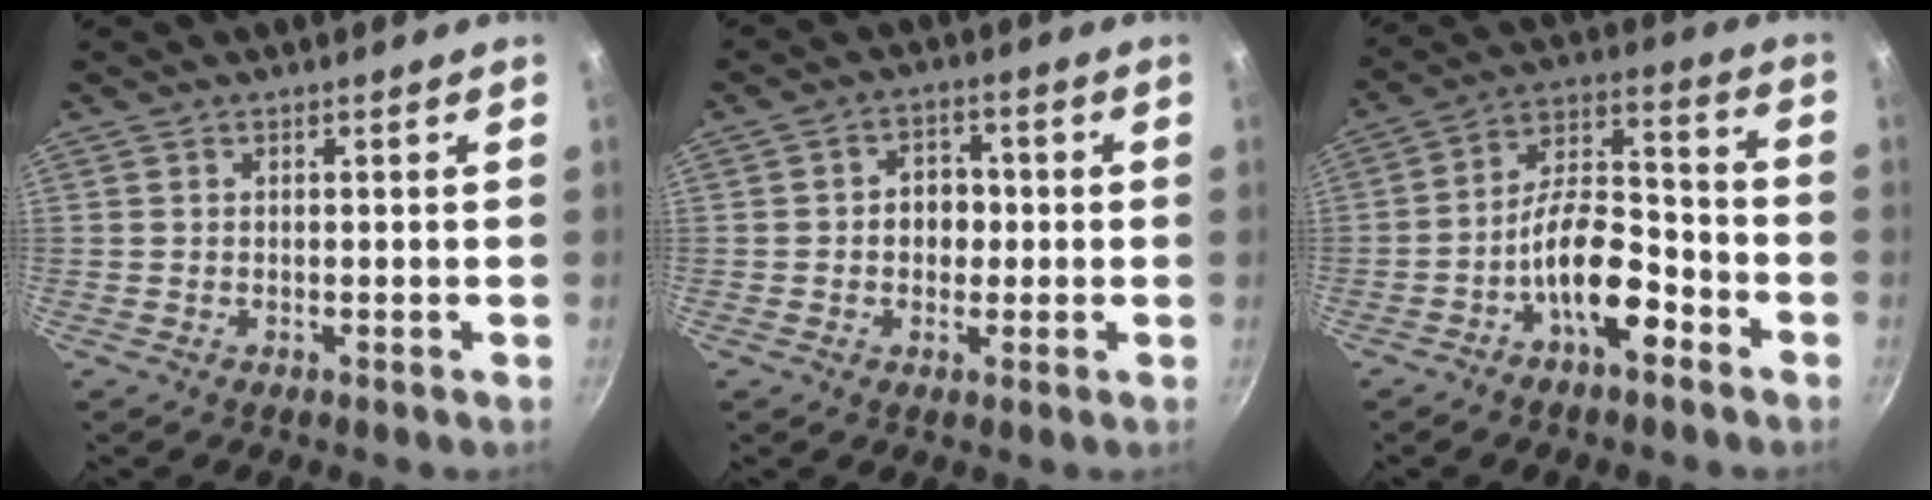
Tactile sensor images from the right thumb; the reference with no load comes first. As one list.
[{"total": 5.5, "force": [-0.3, 4.5, 3.2], "torque": [-0.017, 0.011, -0.008]}, {"total": 12.7, "force": [-6.2, 5.7, 9.5], "torque": [-0.136, 0.064, -0.112]}]